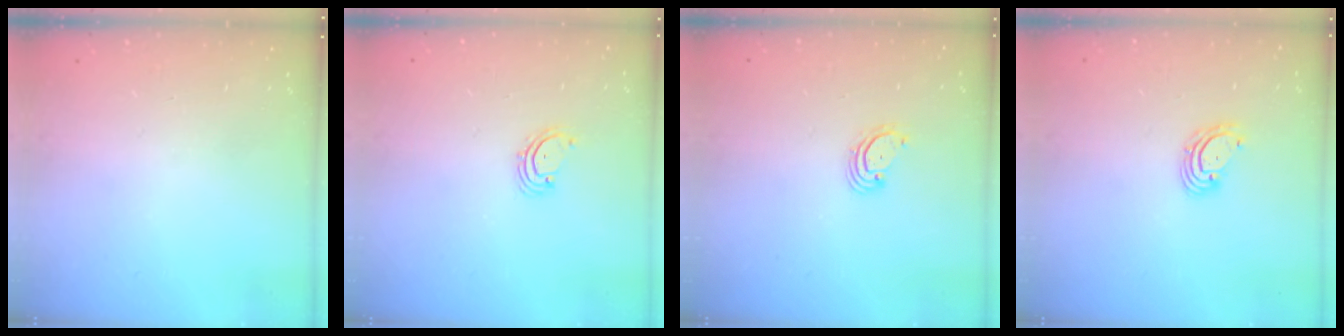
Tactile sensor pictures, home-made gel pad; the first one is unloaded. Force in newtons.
{"total": 2.3, "press": 2.3, "slide": 0.5}
{"total": 3.0, "press": 3.0, "slide": 0.3}
{"total": 4.5, "press": 4.5, "slide": 0.5}